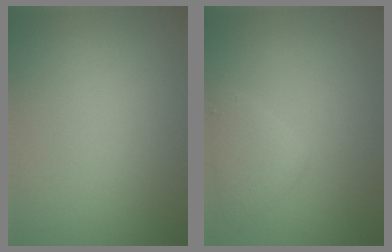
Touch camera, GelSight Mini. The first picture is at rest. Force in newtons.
{"total": 2.1, "press": 2.1, "slide": 0.0}